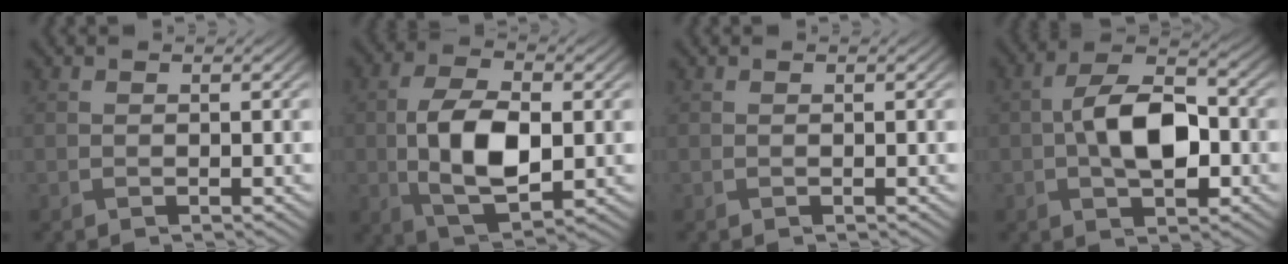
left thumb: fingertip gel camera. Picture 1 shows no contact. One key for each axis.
{"total": 10.1, "fx": -0.7, "fy": 5.3, "fz": 8.5, "tx": -0.173, "ty": -0.003, "tz": -0.012}
{"total": 0.0}
{"total": 8.9, "fx": -0.5, "fy": 5.0, "fz": 7.4, "tx": -0.144, "ty": 0.000, "tz": -0.012}